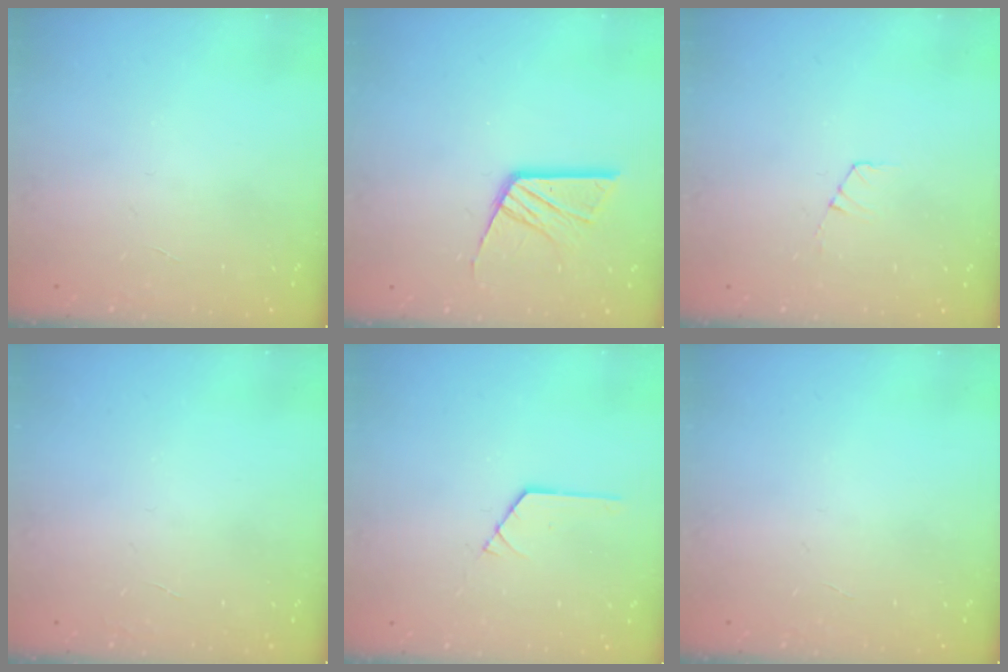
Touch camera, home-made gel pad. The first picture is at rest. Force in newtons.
{"total": 12.2, "press": 12.1, "slide": 1.3}
{"total": 3.2, "press": 3.2, "slide": 0.2}
{"total": 0.0}
{"total": 1.3, "press": 1.3, "slide": 0.1}
{"total": 0.0}